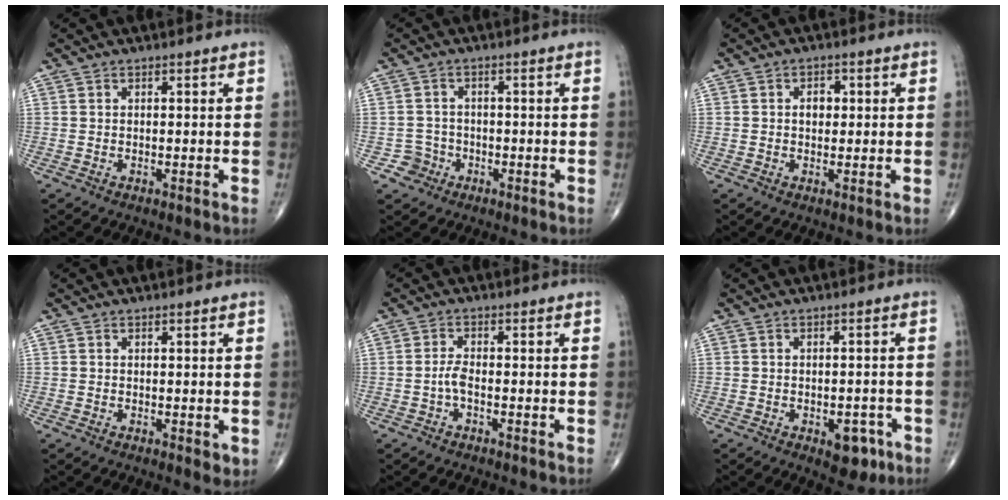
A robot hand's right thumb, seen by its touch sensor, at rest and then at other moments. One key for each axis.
{"total": 3.2, "fx": -1.5, "fy": 2.8, "fz": -0.3, "tx": 0.026, "ty": 0.013, "tz": -0.029}
{"total": 2.8, "fx": 0.3, "fy": 2.1, "fz": 1.9, "tx": -0.016, "ty": 0.005, "tz": 0.002}
{"total": 1.5, "fx": -0.1, "fy": 0.7, "fz": 1.3, "tx": -0.013, "ty": -0.004, "tz": -0.002}
{"total": 2.1, "fx": -0.8, "fy": 0.7, "fz": 1.7, "tx": -0.036, "ty": 0.006, "tz": -0.019}
{"total": 5.4, "fx": -2.5, "fy": 3.0, "fz": 3.7, "tx": -0.025, "ty": 0.013, "tz": -0.026}